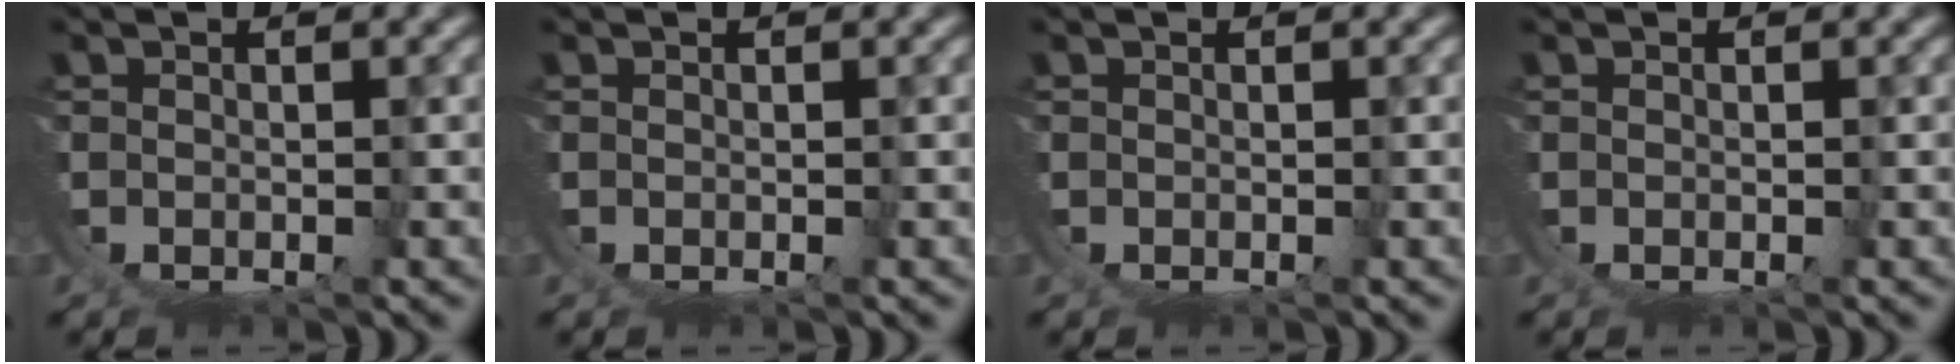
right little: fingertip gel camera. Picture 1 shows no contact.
{"total": 0.0}
{"total": 0.0}
{"total": 0.0}